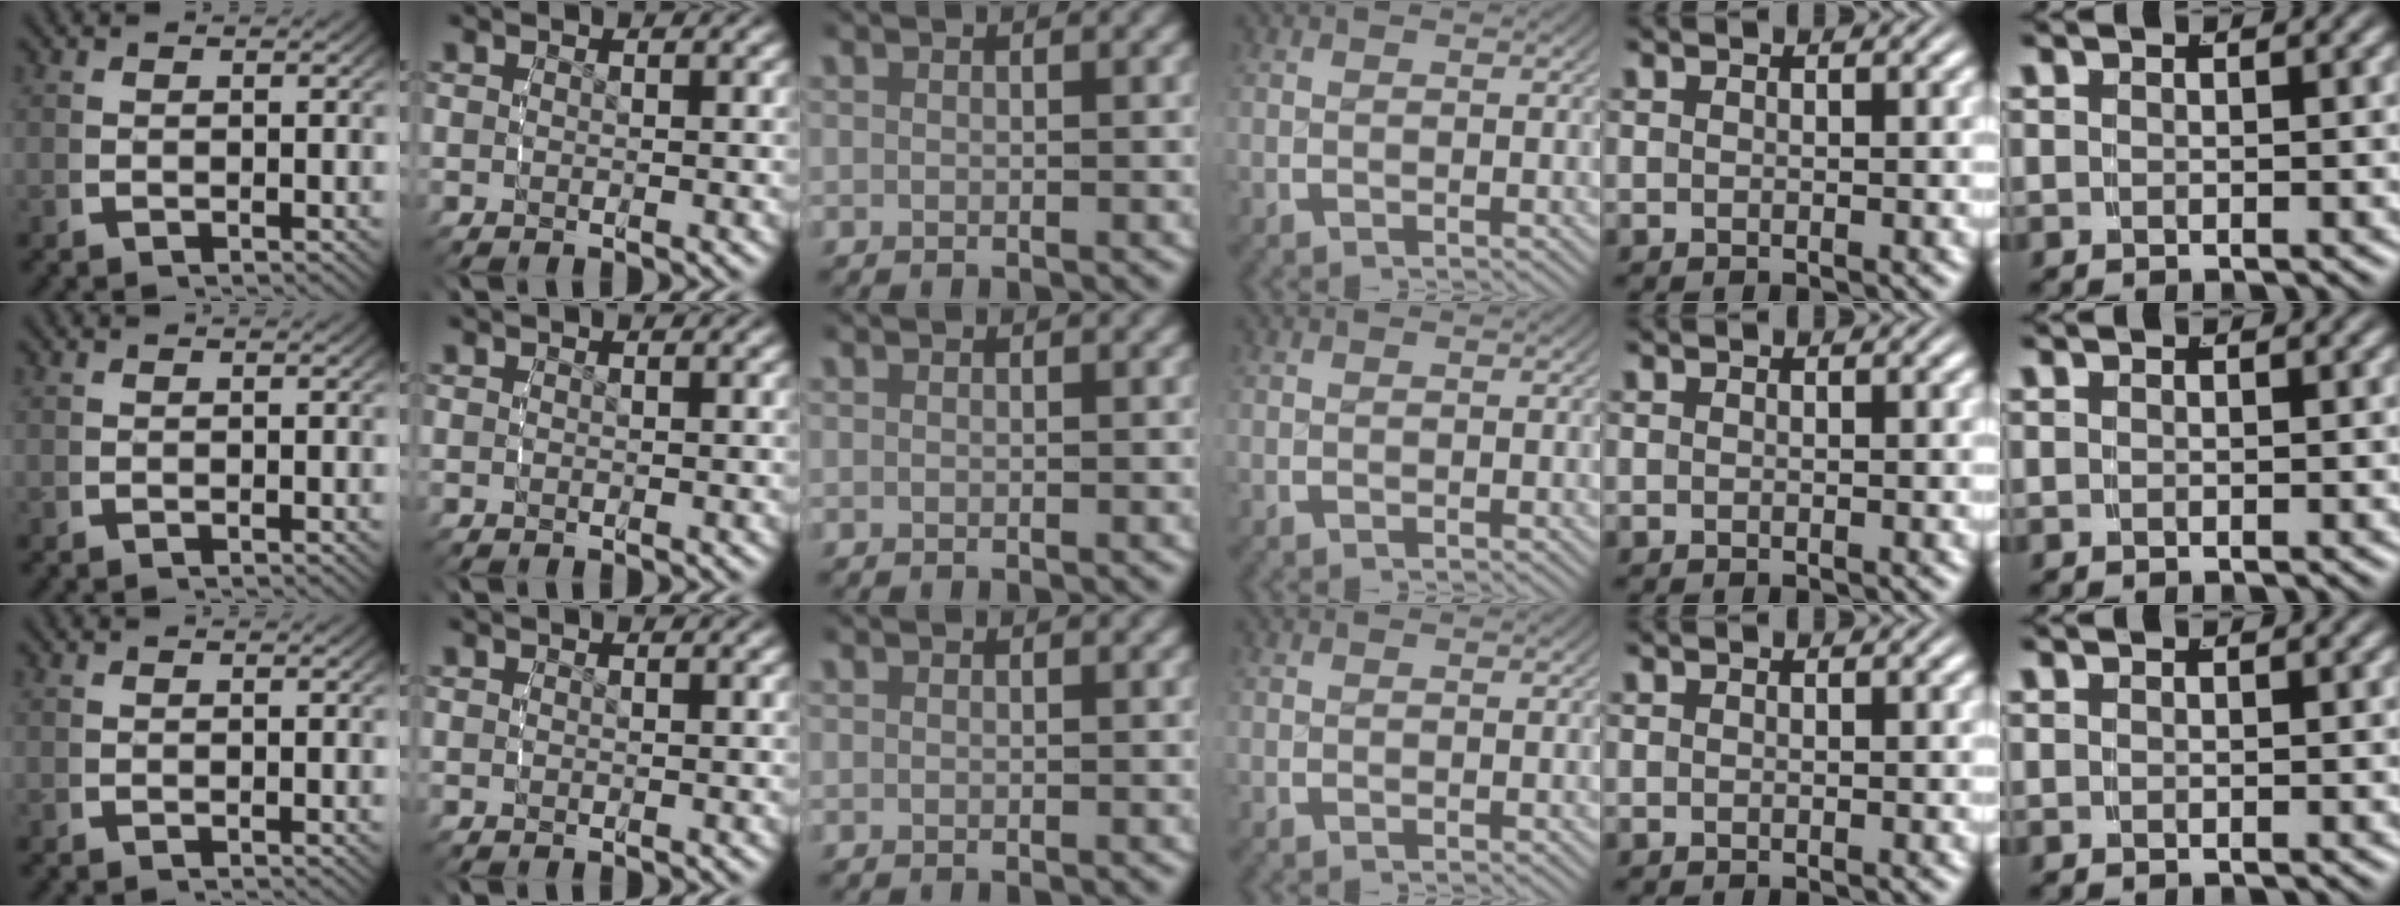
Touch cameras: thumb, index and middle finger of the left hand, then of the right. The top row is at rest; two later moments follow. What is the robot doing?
{"motion": "reach", "object": "shoes"}